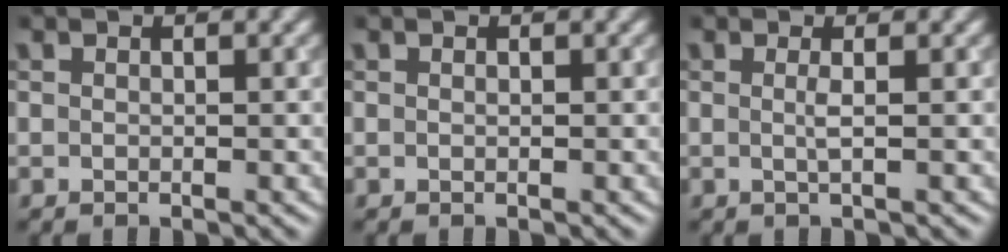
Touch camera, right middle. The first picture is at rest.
{"total": 0.0}
{"total": 1.2, "force": [0.0, 0.2, 1.2], "torque": [-0.022, 0.000, -0.003]}